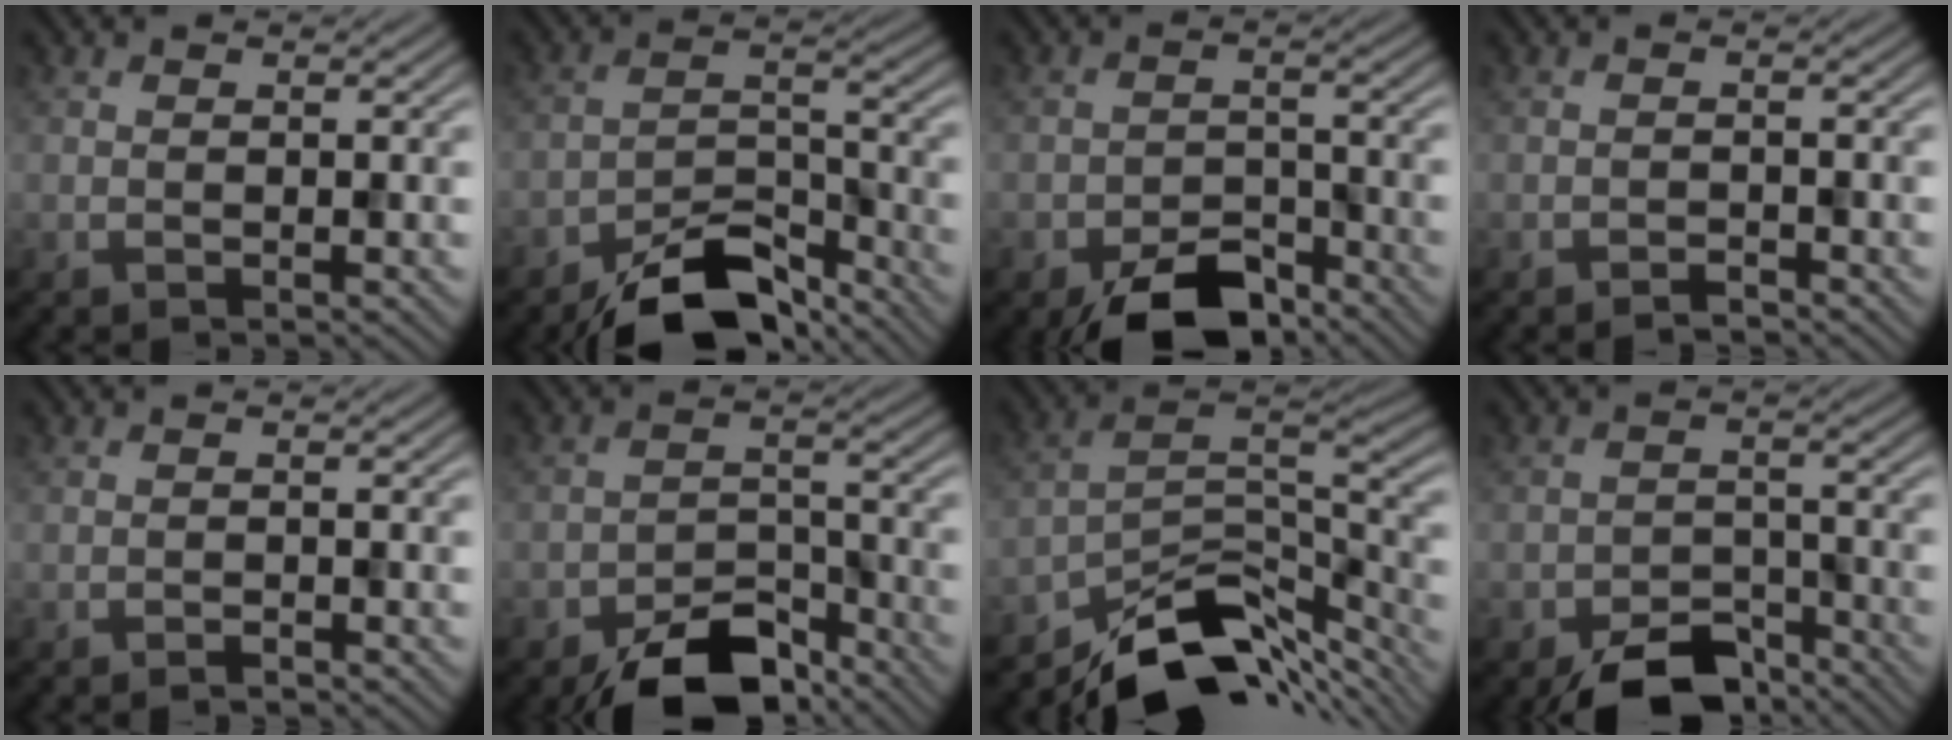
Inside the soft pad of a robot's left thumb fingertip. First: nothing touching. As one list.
[{"total": 9.3, "force": [-7.4, 3.4, 4.4], "torque": [-0.063, 0.002, -0.143]}, {"total": 6.9, "force": [-5.2, 3.1, 3.2], "torque": [-0.045, -0.003, -0.096]}, {"total": 1.1, "force": [-1.1, 0.1, 0.1], "torque": [0.002, 0.005, -0.021]}, {"total": 0.8, "force": [-0.7, 0.0, 0.1], "torque": [0.000, 0.004, -0.015]}, {"total": 8.6, "force": [-6.6, 3.8, 4.0], "torque": [-0.057, -0.007, -0.122]}, {"total": 11.7, "force": [-9.0, 5.1, 5.6], "torque": [-0.085, -0.004, -0.156]}, {"total": 6.8, "force": [-5.4, 3.1, 2.8], "torque": [-0.039, -0.007, -0.097]}]